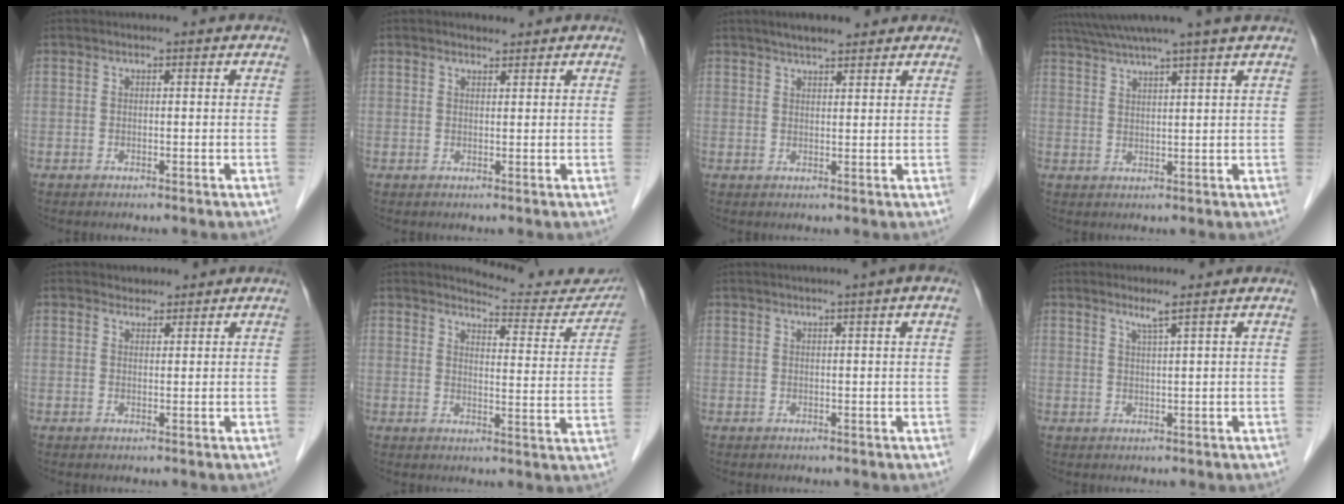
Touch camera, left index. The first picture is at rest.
{"total": 1.1, "force": [1.1, 0.2, 0.2], "torque": [-0.011, -0.001, 0.019]}
{"total": 5.8, "force": [4.8, 1.0, 3.0], "torque": [-0.044, 0.024, 0.076]}
{"total": 9.6, "force": [8.1, -1.9, 4.9], "torque": [-0.081, 0.019, 0.117]}
{"total": 1.5, "force": [1.4, 0.6, -0.1], "torque": [0.000, 0.002, 0.021]}
{"total": 12.6, "force": [12.4, 2.1, 1.4], "torque": [0.002, -0.049, 0.136]}
{"total": 4.1, "force": [2.6, -0.7, 3.1], "torque": [-0.043, 0.018, 0.038]}
{"total": 2.0, "force": [1.4, -0.8, 1.1], "torque": [-0.034, -0.011, 0.032]}